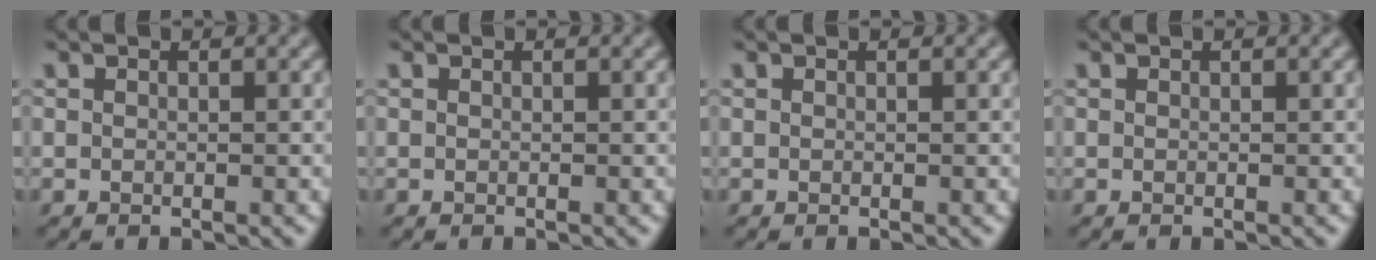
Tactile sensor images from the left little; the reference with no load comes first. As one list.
[{"total": 0.0}, {"total": 0.0}, {"total": 0.0}]